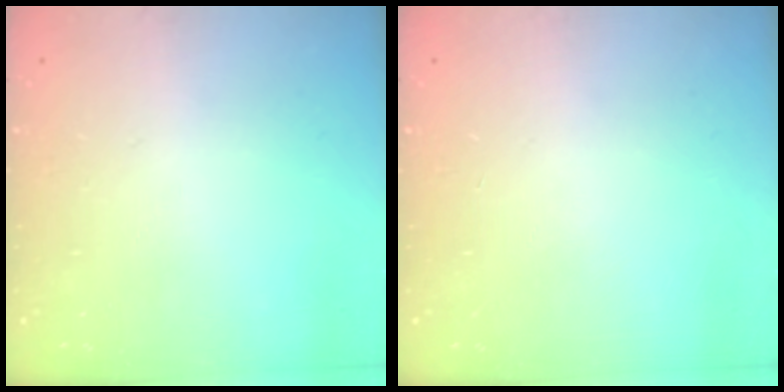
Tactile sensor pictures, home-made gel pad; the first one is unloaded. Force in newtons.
{"total": 0.0}